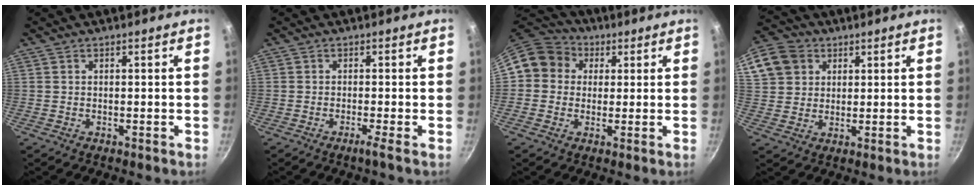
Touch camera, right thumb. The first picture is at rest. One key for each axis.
{"total": 1.7, "fx": -1.0, "fy": -0.6, "fz": 1.3, "tx": -0.033, "ty": 0.003, "tz": -0.019}
{"total": 9.9, "fx": 2.4, "fy": 8.9, "fz": 3.6, "tx": -0.035, "ty": 0.019, "tz": 0.020}
{"total": 14.3, "fx": 5.7, "fy": 11.8, "fz": 5.8, "tx": -0.123, "ty": 0.026, "tz": 0.105}